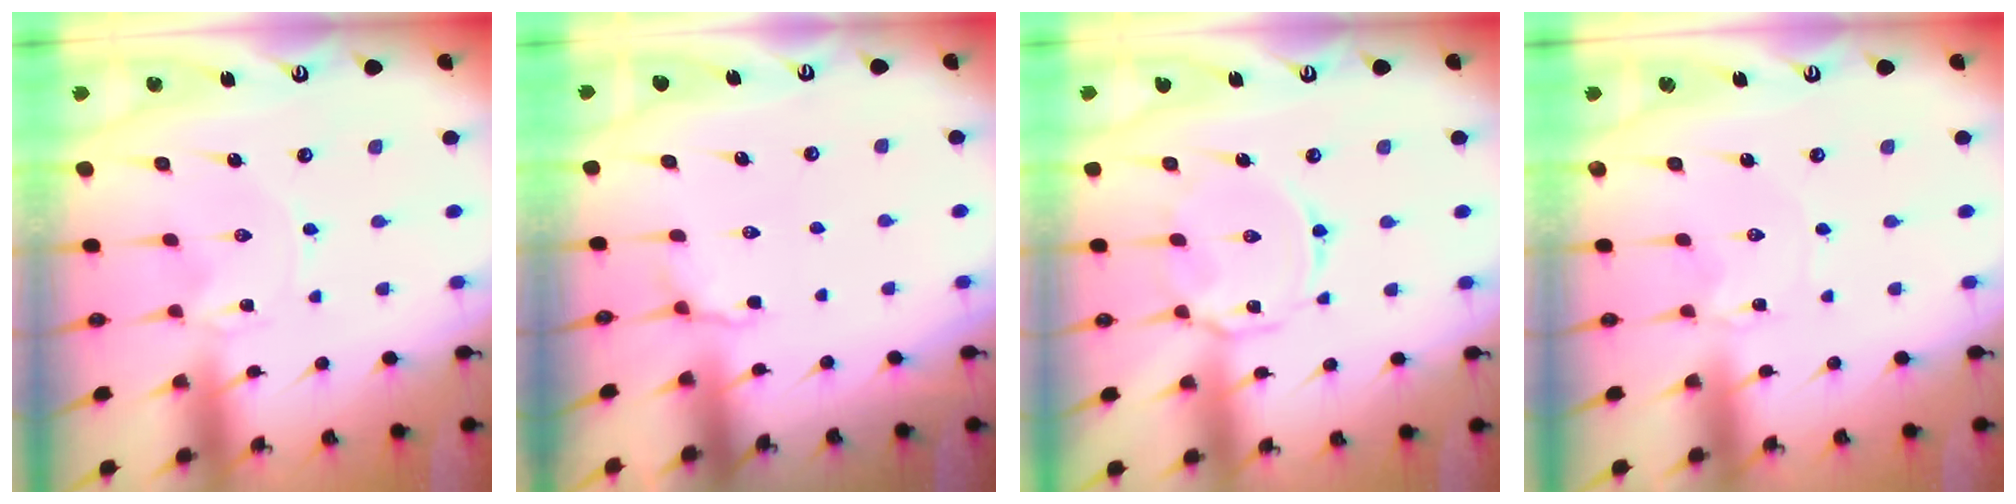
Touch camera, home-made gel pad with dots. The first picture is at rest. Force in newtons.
{"total": 3.6, "press": 3.3, "slide": 1.4}
{"total": 7.3, "press": 7.3, "slide": 0.4}
{"total": 0.7, "press": 0.7, "slide": 0.2}